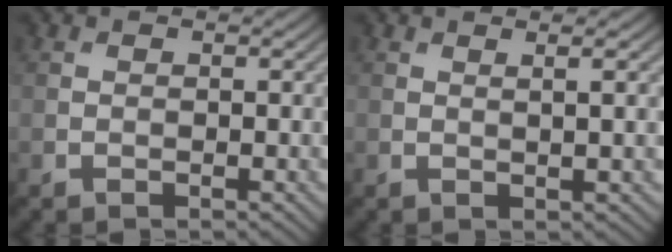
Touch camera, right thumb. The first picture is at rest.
{"total": 3.0, "force": [0.9, 0.6, 2.8], "torque": [-0.039, 0.014, 0.014]}